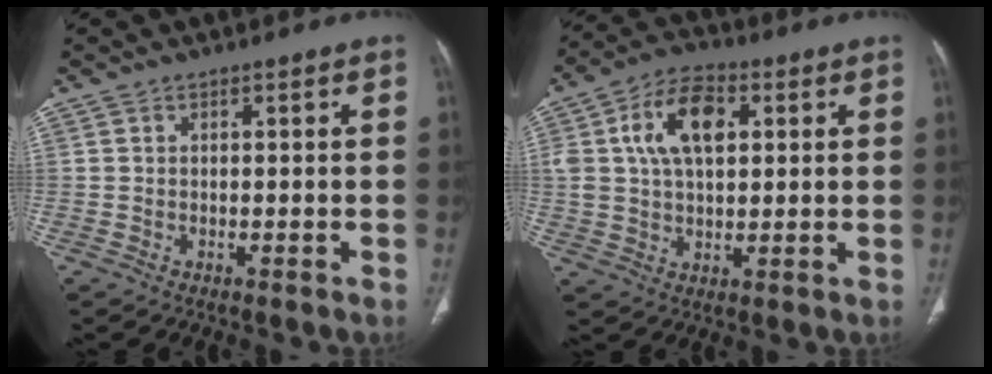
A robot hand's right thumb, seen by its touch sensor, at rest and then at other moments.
{"total": 12.4, "force": [3.3, 7.3, 9.4], "torque": [-0.156, 0.009, 0.055]}